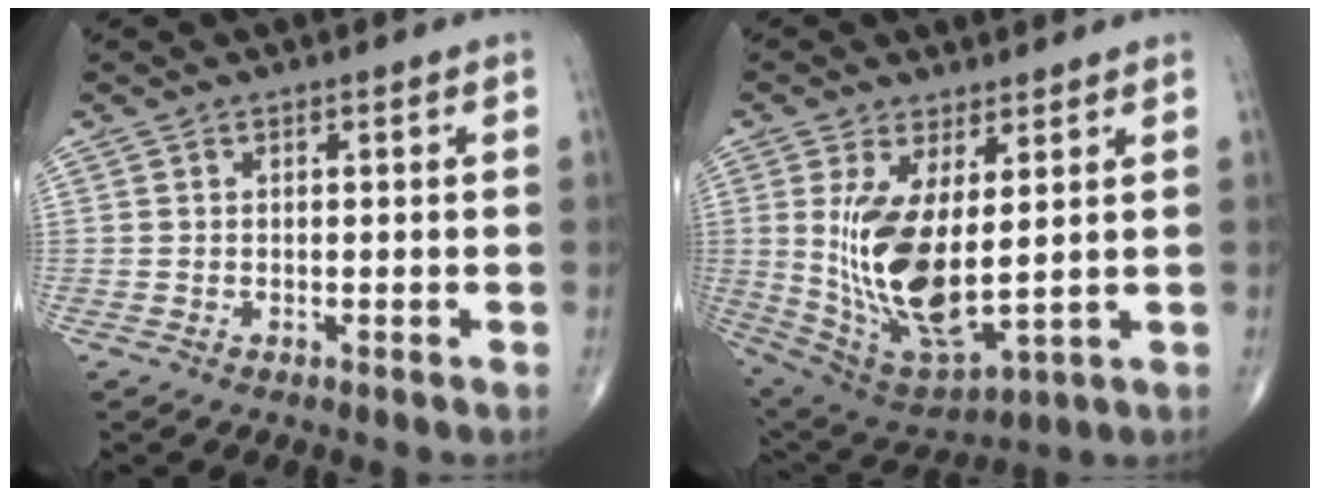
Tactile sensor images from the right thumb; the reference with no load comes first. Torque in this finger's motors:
{"motor_torque": [-0.97, 1.86, 1.51, 0.39, 0.56]}